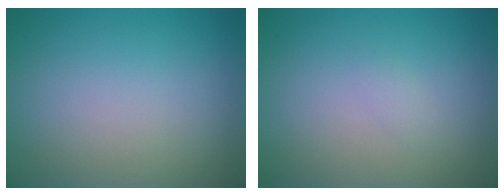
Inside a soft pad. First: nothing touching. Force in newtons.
{"total": 0.6, "press": 0.6, "slide": 0.1}